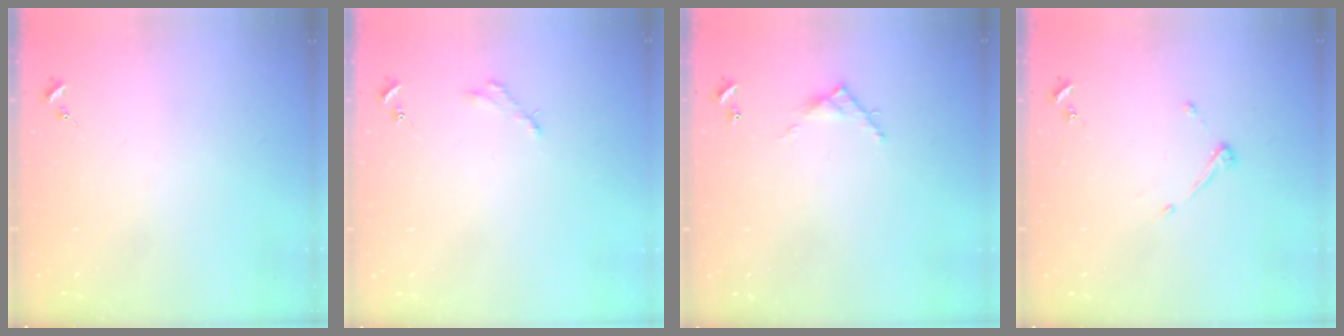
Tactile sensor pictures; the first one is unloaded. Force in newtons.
{"total": 2.5, "press": 2.5, "slide": 0.2}
{"total": 5.5, "press": 5.5, "slide": 0.3}
{"total": 4.0, "press": 4.0, "slide": 0.6}